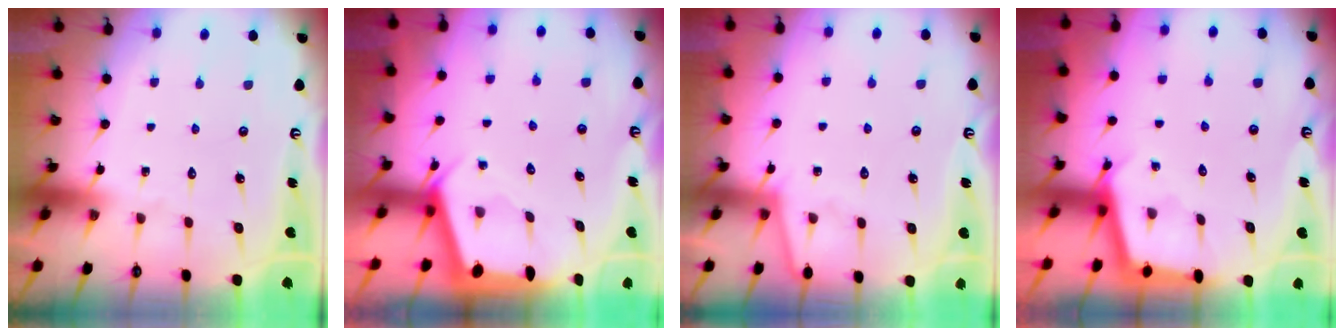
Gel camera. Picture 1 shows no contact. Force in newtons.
{"total": 2.3, "press": 2.3, "slide": 0.3}
{"total": 2.4, "press": 2.4, "slide": 0.3}
{"total": 2.7, "press": 2.7, "slide": 0.3}